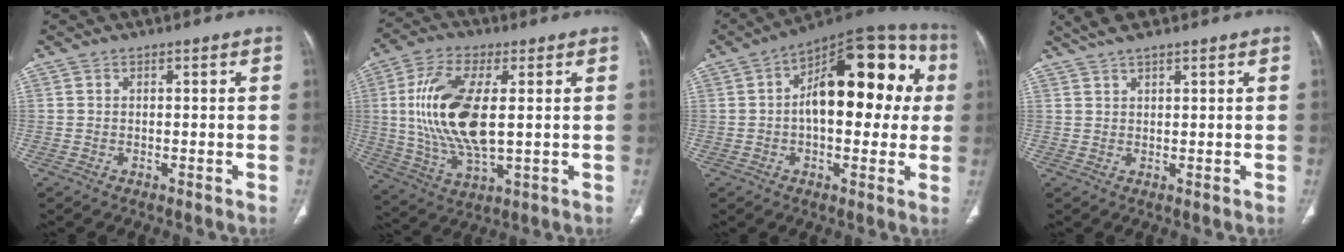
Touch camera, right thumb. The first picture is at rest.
{"total": 17.0, "force": [1.8, 7.3, 15.2], "torque": [-0.315, -0.009, 0.040]}
{"total": 21.8, "force": [3.0, 10.8, 18.8], "torque": [-0.228, 0.036, 0.032]}
{"total": 4.2, "force": [3.3, 0.6, 2.6], "torque": [-0.054, 0.003, 0.065]}